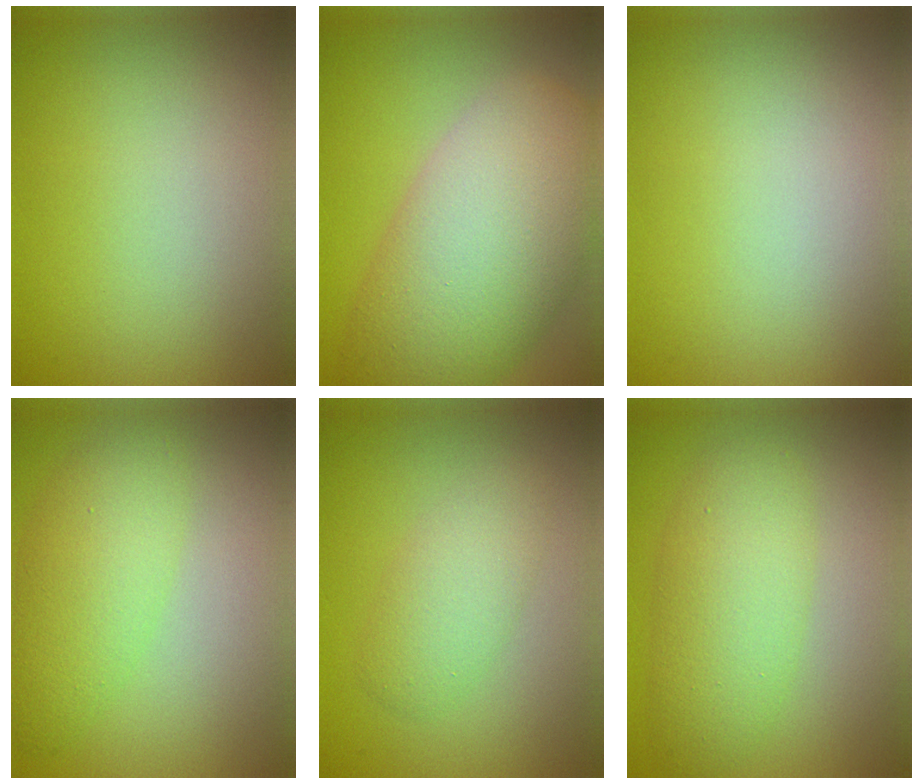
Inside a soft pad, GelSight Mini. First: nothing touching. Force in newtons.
{"total": 11.4, "press": 11.4, "slide": 0.8}
{"total": 0.0}
{"total": 4.3, "press": 4.3, "slide": 0.1}
{"total": 2.9, "press": 2.9, "slide": 0.0}
{"total": 5.1, "press": 5.1, "slide": 0.1}